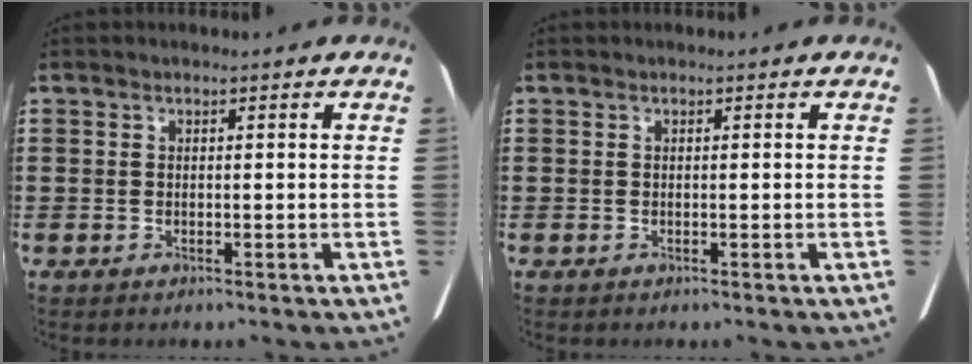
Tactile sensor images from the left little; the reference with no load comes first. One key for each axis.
{"total": 0.0}